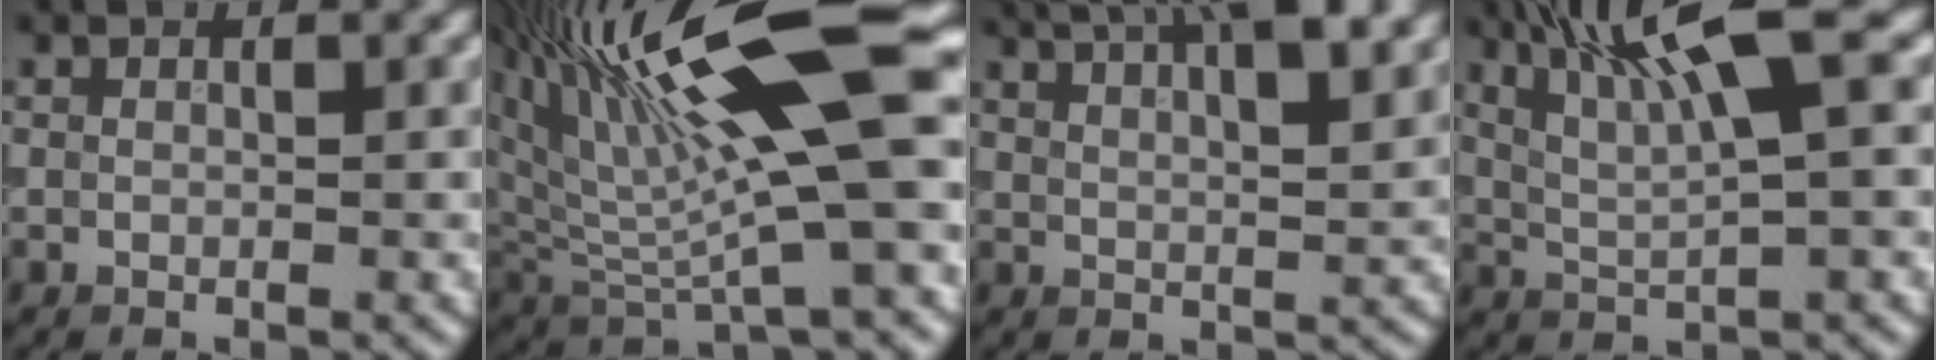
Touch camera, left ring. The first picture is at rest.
{"total": 13.4, "force": [4.3, 3.8, 12.2], "torque": [-0.204, 0.010, 0.069]}
{"total": 8.2, "force": [5.4, 2.4, 5.7], "torque": [-0.055, 0.034, 0.054]}
{"total": 7.7, "force": [3.4, 1.3, 6.8], "torque": [-0.120, 0.012, 0.066]}